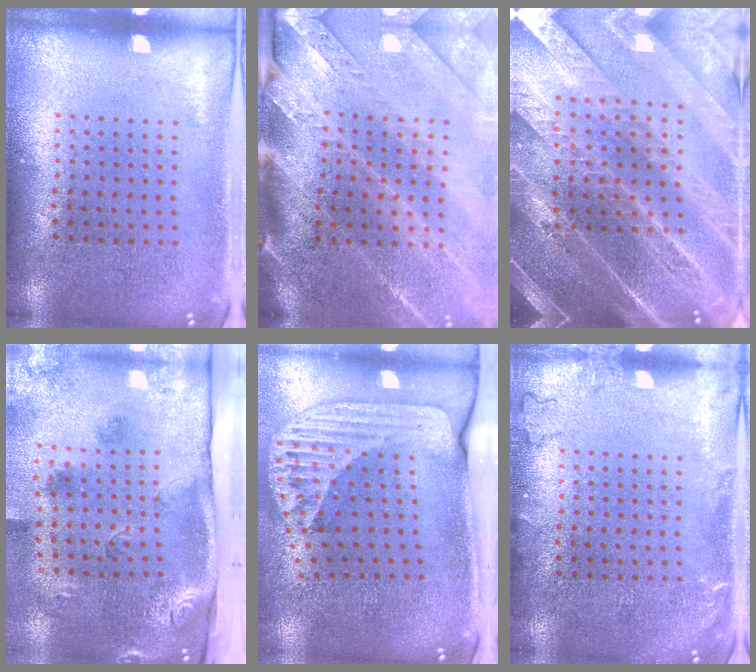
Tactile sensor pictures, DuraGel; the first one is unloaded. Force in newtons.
{"total": 3.6, "press": 3.0, "slide": 2.0}
{"total": 5.1, "press": 4.4, "slide": 2.6}
{"total": 3.5, "press": 2.2, "slide": 2.8}
{"total": 2.5, "press": 1.8, "slide": 1.8}
{"total": 1.3, "press": 1.3, "slide": 0.3}